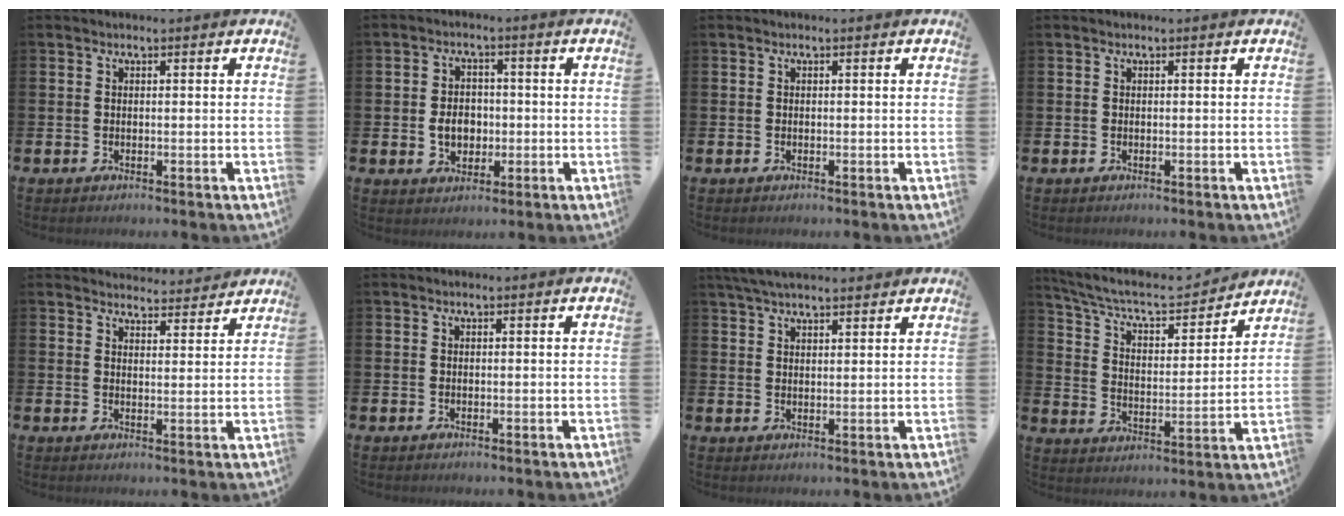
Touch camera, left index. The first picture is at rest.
{"total": 4.3, "force": [-0.6, 3.4, 2.6], "torque": [-0.034, 0.001, -0.019]}
{"total": 0.0}
{"total": 0.0}
{"total": 3.9, "force": [3.8, 0.5, -0.1], "torque": [0.007, -0.029, 0.067]}
{"total": 0.0}
{"total": 4.3, "force": [3.9, 0.9, 1.5], "torque": [-0.036, -0.009, 0.072]}
{"total": 7.6, "force": [6.7, 2.2, 2.7], "torque": [-0.090, -0.045, 0.112]}